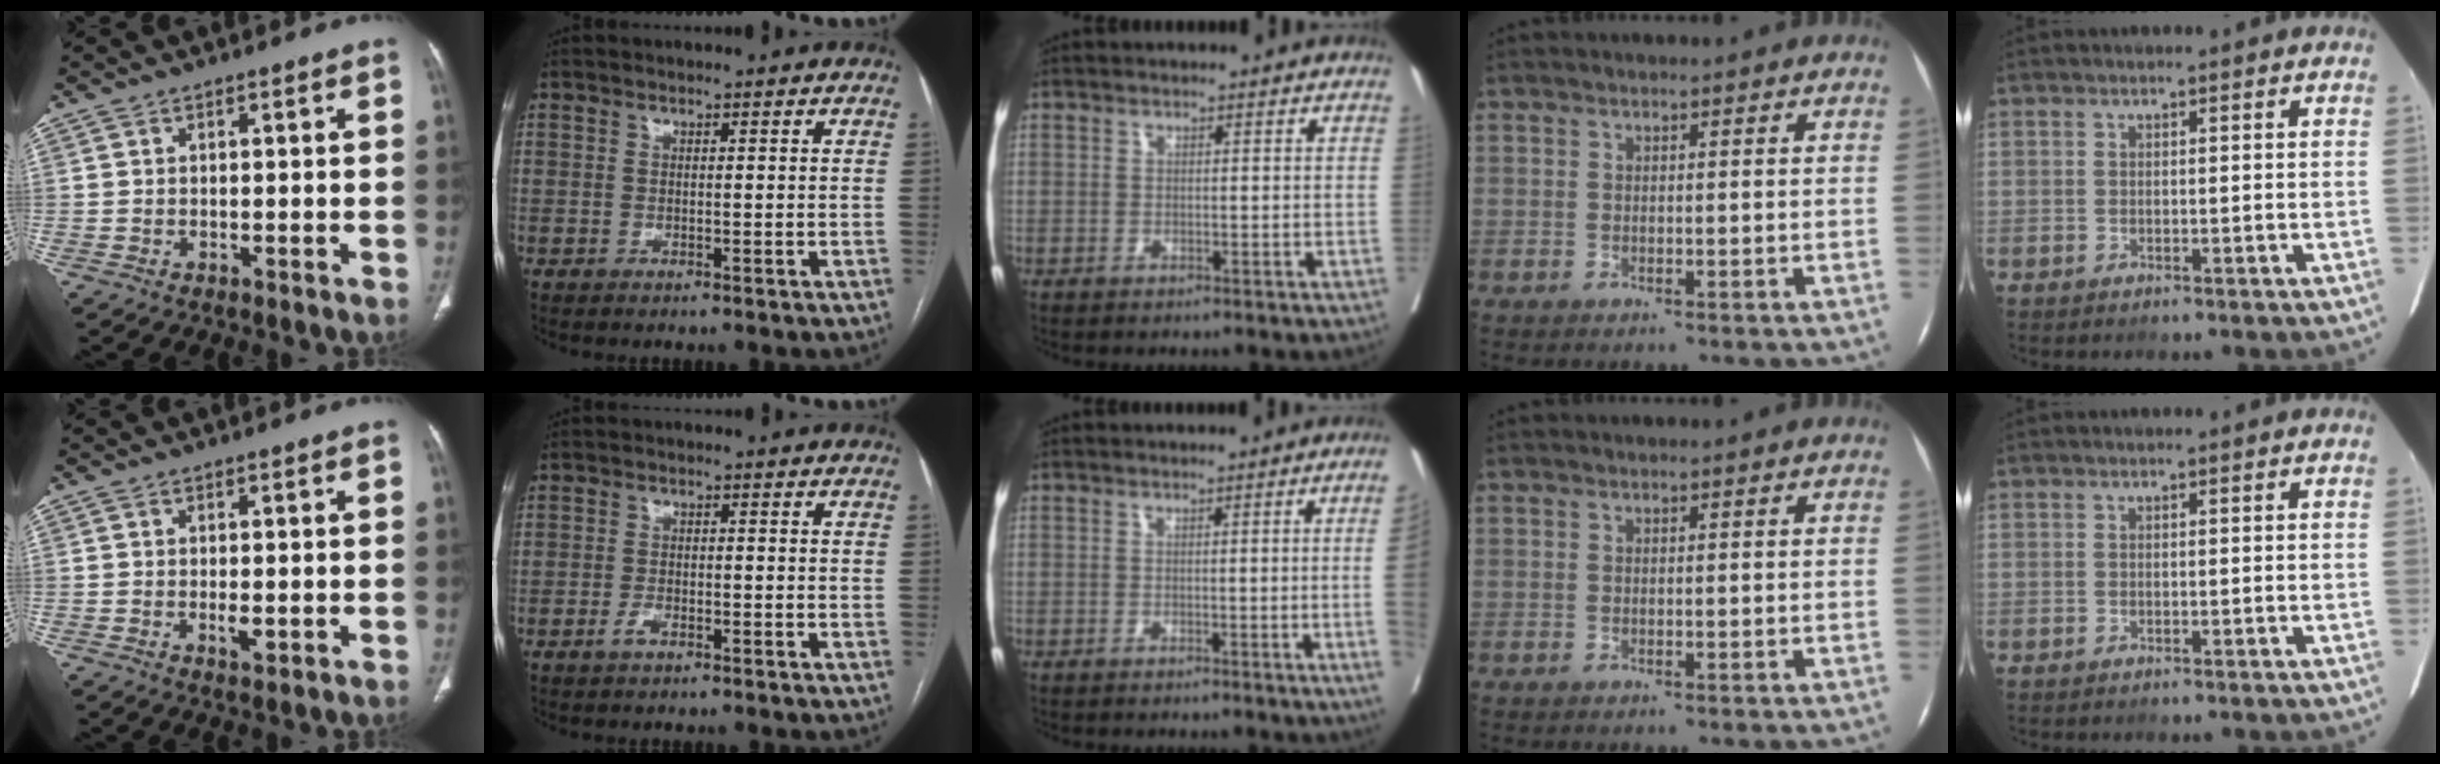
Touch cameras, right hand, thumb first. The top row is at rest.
{"thumb": {"total": 2.4, "force": [-0.6, 1.1, 2.0], "torque": [-0.035, -0.003, -0.007]}, "index": {"total": 1.6, "force": [-1.0, 0.6, 1.2], "torque": [-0.022, 0.001, -0.018]}, "middle": {"total": 4.5, "force": [-0.7, -1.6, 4.1], "torque": [-0.043, -0.008, -0.009]}}